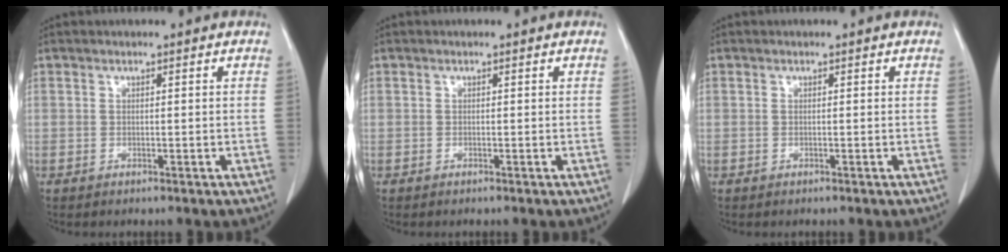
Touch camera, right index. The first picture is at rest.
{"total": 0.0}
{"total": 0.0}